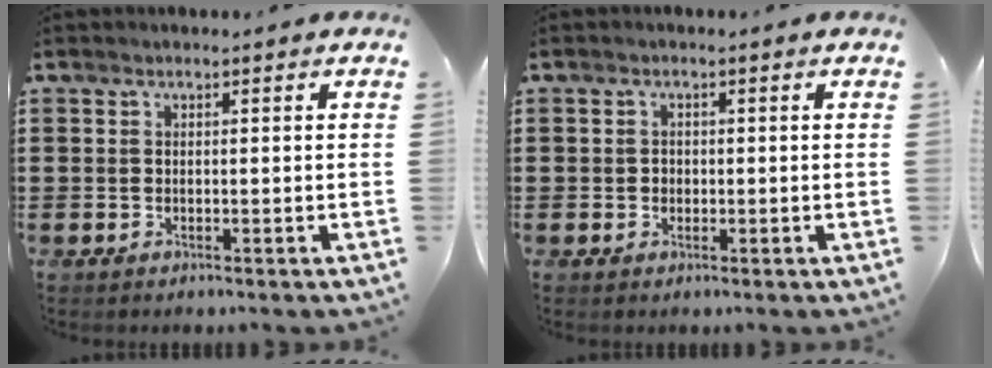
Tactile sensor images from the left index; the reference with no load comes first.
{"total": 0.9, "force": [-0.1, 0.8, 0.4], "torque": [-0.010, 0.005, -0.002]}